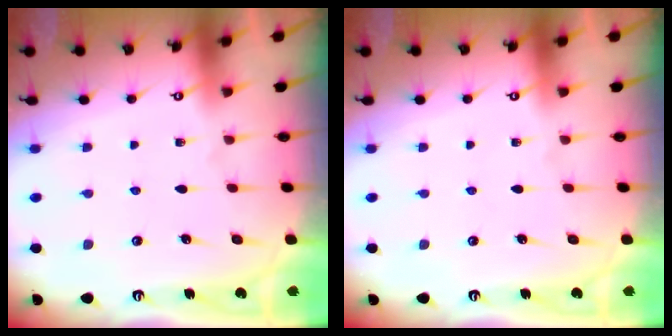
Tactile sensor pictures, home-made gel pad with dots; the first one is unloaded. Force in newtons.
{"total": 0.0}